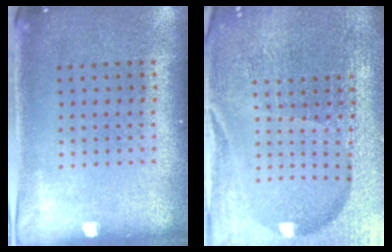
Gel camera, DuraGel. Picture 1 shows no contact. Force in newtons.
{"total": 6.9, "press": 5.9, "slide": 3.5}